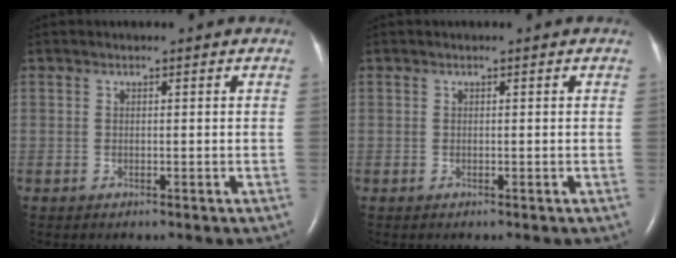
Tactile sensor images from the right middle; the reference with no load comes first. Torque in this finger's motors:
{"motor_torque": [0.01, 0.00, 0.06, 0.01]}